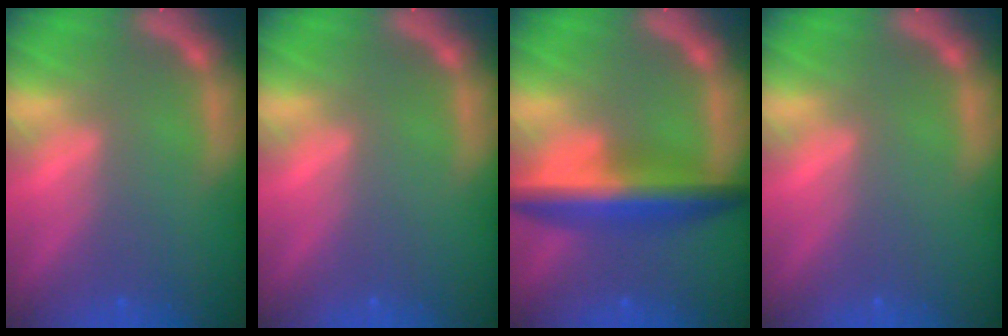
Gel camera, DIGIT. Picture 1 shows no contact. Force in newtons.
{"total": 0.0}
{"total": 7.1}
{"total": 0.0}